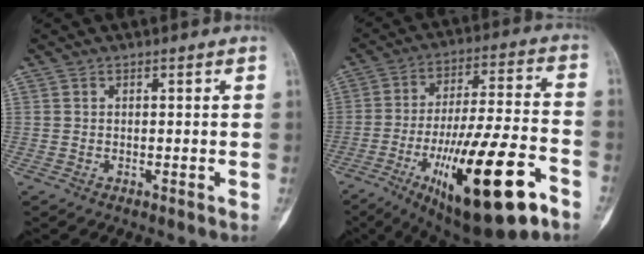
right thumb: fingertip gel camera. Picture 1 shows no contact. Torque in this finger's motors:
{"motor_torque": [2.21, 1.72, 2.12, -0.66, 0.70]}